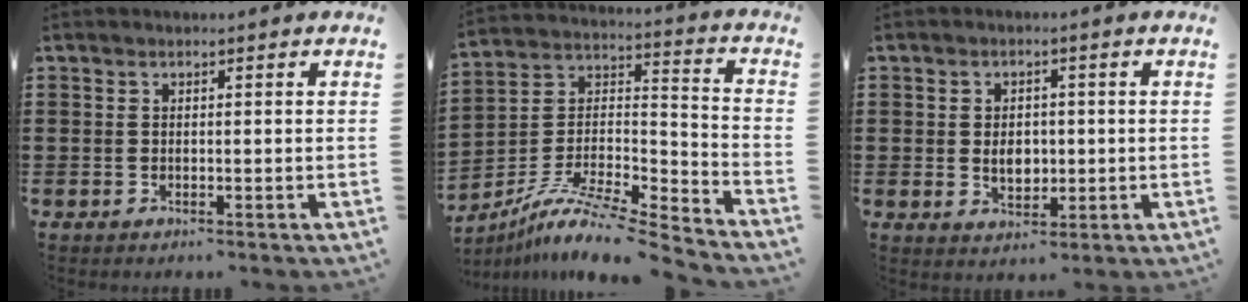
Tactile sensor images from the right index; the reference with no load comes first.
{"total": 9.9, "force": [-8.0, 1.3, 5.7], "torque": [-0.112, 0.001, -0.163]}
{"total": 3.8, "force": [-0.2, 2.6, 2.8], "torque": [-0.045, -0.002, -0.008]}